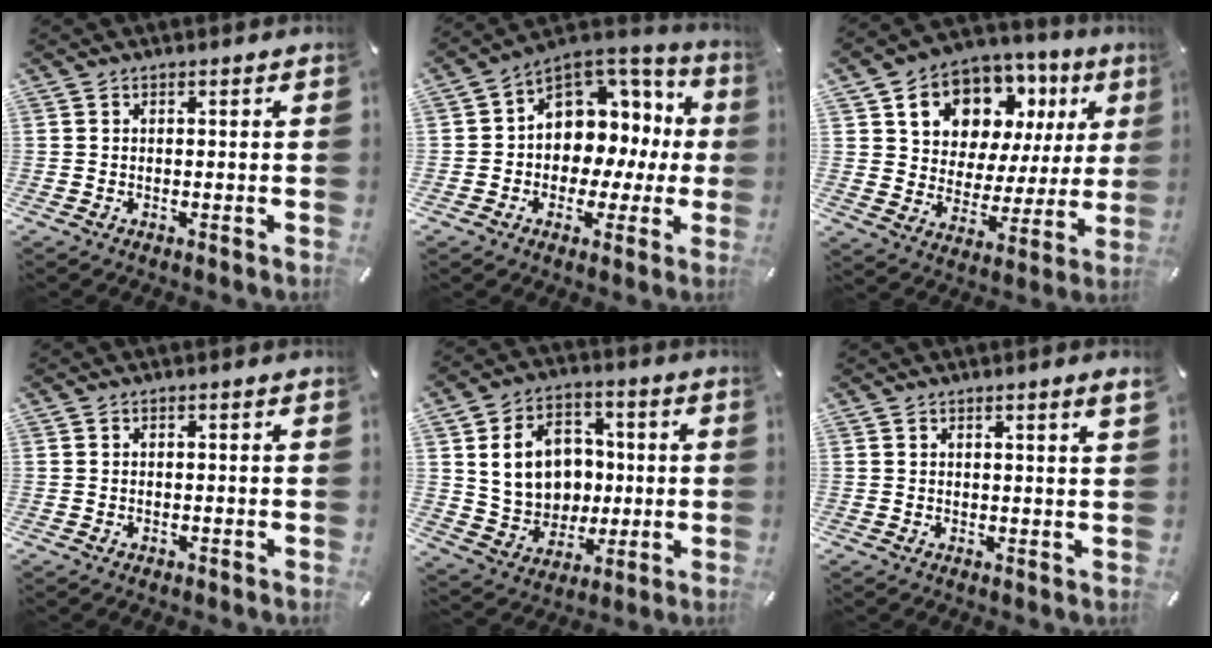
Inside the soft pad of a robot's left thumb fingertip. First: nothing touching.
{"total": 10.2, "force": [2.3, 8.7, 4.8], "torque": [-0.063, -0.037, 0.044]}
{"total": 12.1, "force": [7.2, 8.9, 3.9], "torque": [-0.074, -0.054, 0.133]}
{"total": 0.6, "force": [-0.3, 0.5, 0.3], "torque": [-0.005, 0.001, -0.006]}
{"total": 14.1, "force": [1.7, 12.4, 6.5], "torque": [-0.120, 0.009, 0.044]}
{"total": 2.2, "force": [1.1, -0.1, 1.9], "torque": [-0.035, -0.002, 0.018]}